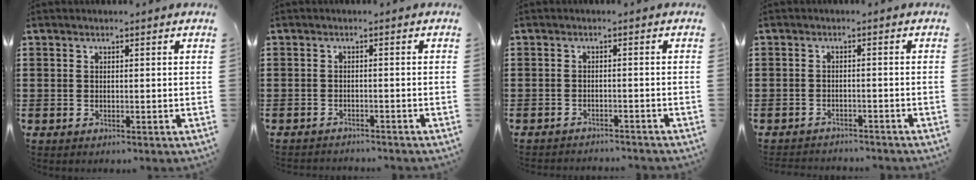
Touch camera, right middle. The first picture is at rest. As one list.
[{"total": 1.4, "force": [-1.4, 0.0, 0.0], "torque": [-0.003, 0.002, -0.029]}, {"total": 1.6, "force": [-1.6, 0.0, 0.0], "torque": [-0.005, 0.002, -0.035]}, {"total": 2.1, "force": [-2.0, 0.2, -0.3], "torque": [-0.001, 0.002, -0.047]}]